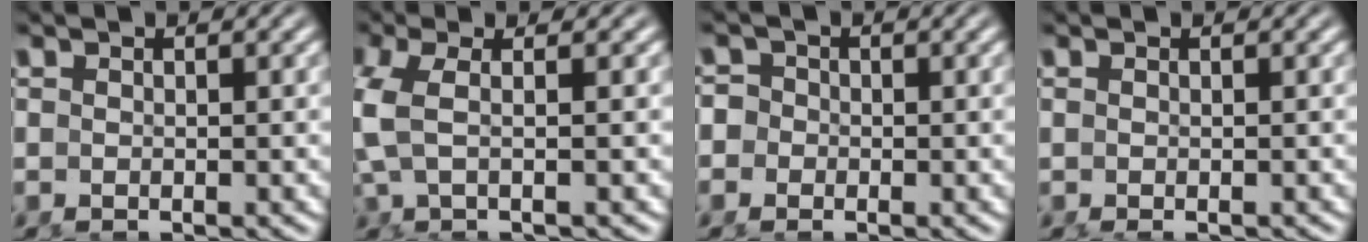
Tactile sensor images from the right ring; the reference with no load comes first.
{"total": 4.3, "force": [0.3, 2.0, 3.7], "torque": [-0.092, -0.001, 0.005]}
{"total": 3.5, "force": [-0.7, 3.3, 0.8], "torque": [-0.029, -0.007, -0.017]}
{"total": 0.9, "force": [-0.6, 0.0, 0.7], "torque": [-0.013, -0.003, -0.005]}